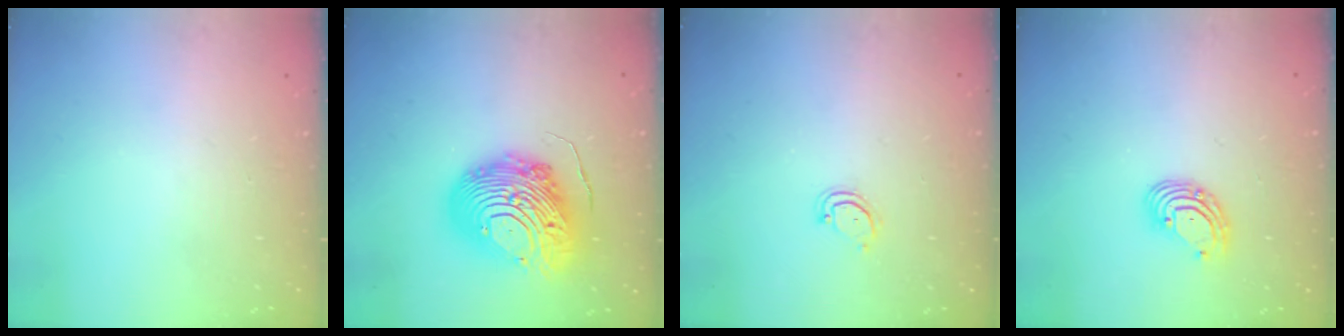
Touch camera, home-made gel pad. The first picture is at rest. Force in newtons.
{"total": 16.1, "press": 16.0, "slide": 1.8}
{"total": 2.5, "press": 2.5, "slide": 0.1}
{"total": 5.6, "press": 5.6, "slide": 0.5}